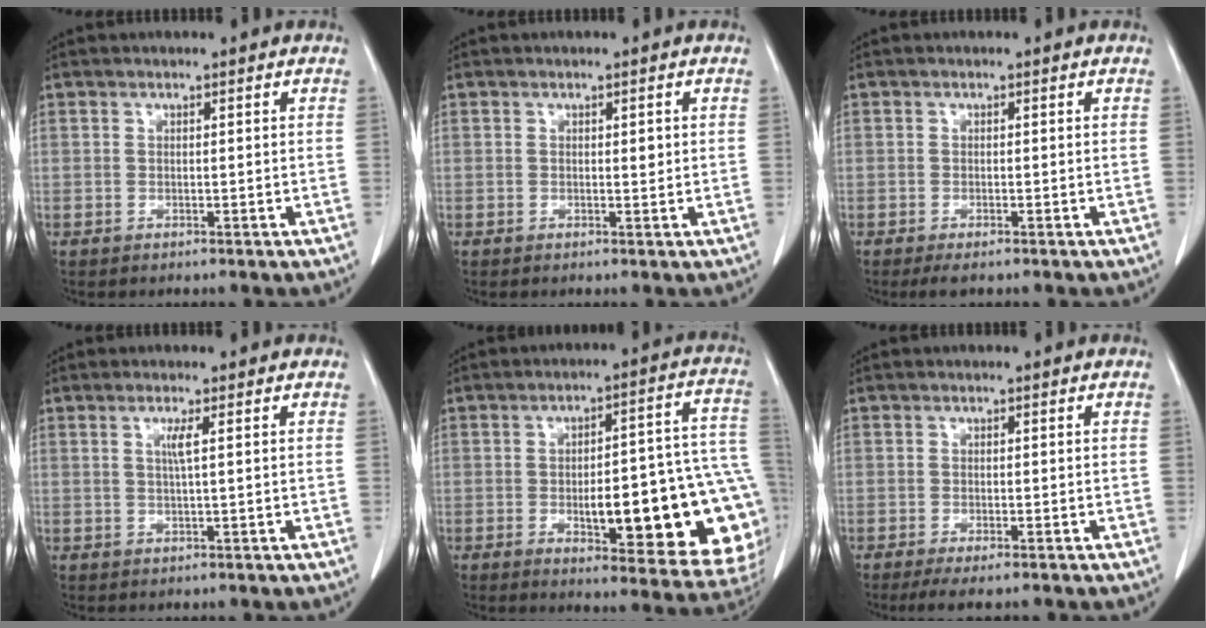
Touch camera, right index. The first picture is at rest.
{"total": 0.9, "force": [0.3, 0.3, 0.8], "torque": [-0.010, 0.000, 0.007]}
{"total": 1.8, "force": [-1.2, 0.4, 1.2], "torque": [-0.017, -0.006, -0.016]}
{"total": 1.9, "force": [0.5, -0.3, 1.8], "torque": [-0.039, 0.000, 0.011]}
{"total": 23.8, "force": [-4.7, 5.5, 22.7], "torque": [-0.209, 0.024, -0.039]}
{"total": 4.2, "force": [-3.3, 0.6, 2.5], "torque": [-0.036, -0.010, -0.049]}